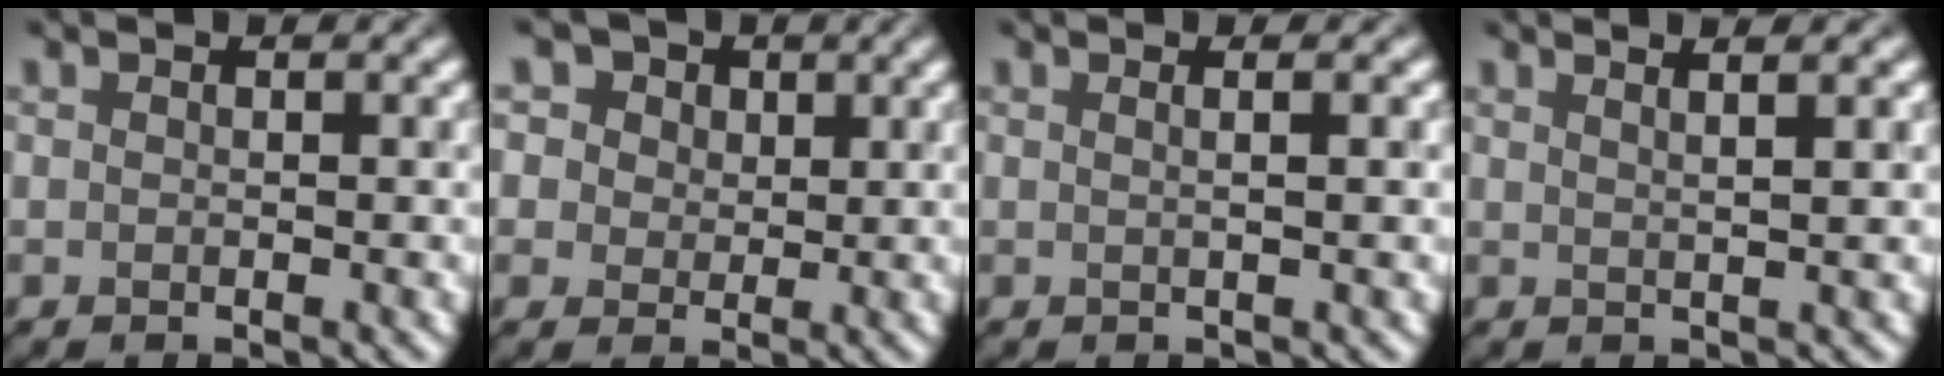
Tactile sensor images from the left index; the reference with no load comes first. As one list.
[{"total": 8.4, "force": [4.5, 5.9, 3.8], "torque": [-0.073, 0.020, 0.046]}, {"total": 2.3, "force": [0.7, 1.0, 2.0], "torque": [-0.013, 0.005, -0.016]}, {"total": 3.8, "force": [2.4, 1.4, 2.7], "torque": [-0.012, 0.022, -0.002]}]